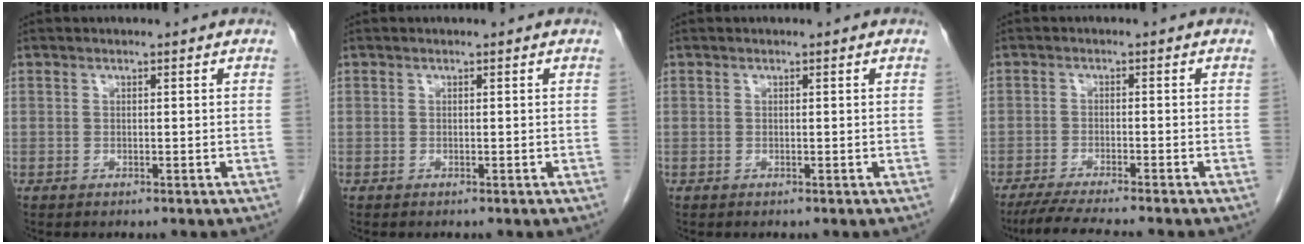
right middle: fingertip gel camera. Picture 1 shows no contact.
{"total": 0.0}
{"total": 0.0}
{"total": 7.8, "force": [-6.8, -0.6, 3.8], "torque": [-0.058, -0.024, -0.111]}